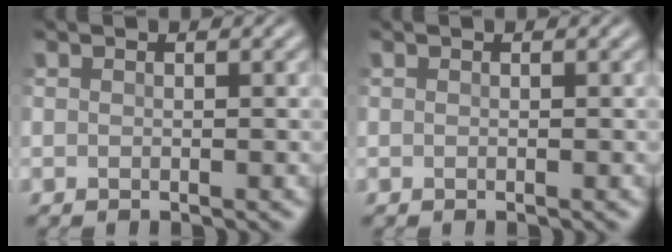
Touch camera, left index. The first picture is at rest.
{"total": 0.0}